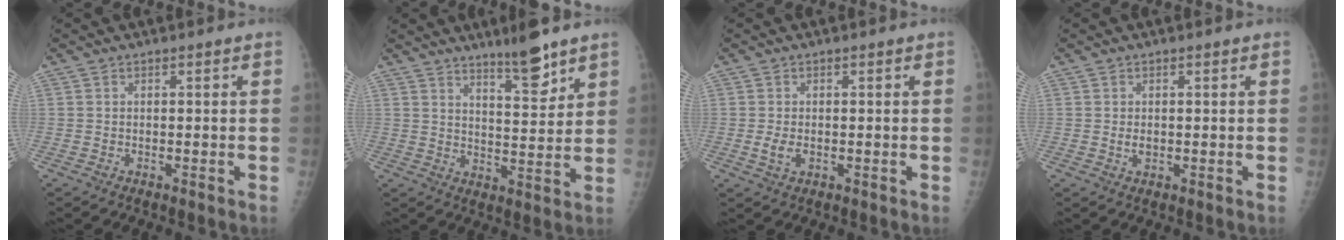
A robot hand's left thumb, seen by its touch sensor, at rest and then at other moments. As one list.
[{"total": 8.0, "force": [6.2, 1.5, 4.9], "torque": [-0.066, -0.051, 0.103]}, {"total": 2.7, "force": [-0.4, 1.7, 2.1], "torque": [-0.041, -0.004, -0.005]}, {"total": 1.5, "force": [0.1, 1.1, 1.0], "torque": [-0.014, -0.001, 0.005]}]